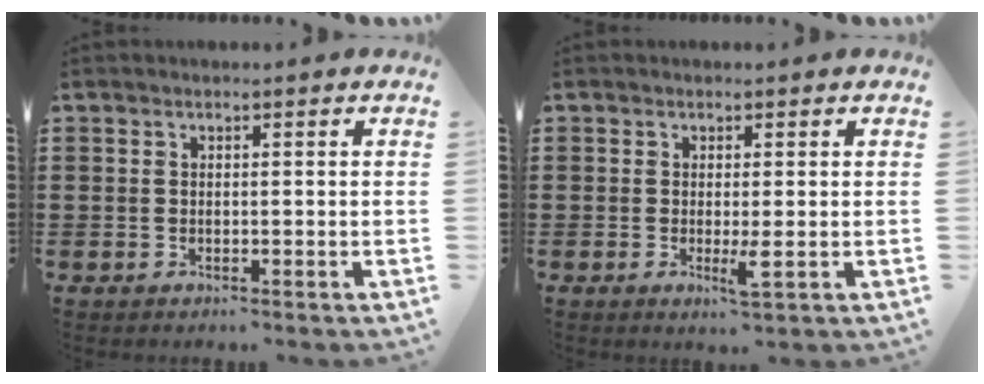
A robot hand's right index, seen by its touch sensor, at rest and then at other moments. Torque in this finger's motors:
{"motor_torque": [0.01, 0.00, 0.18, 0.03]}